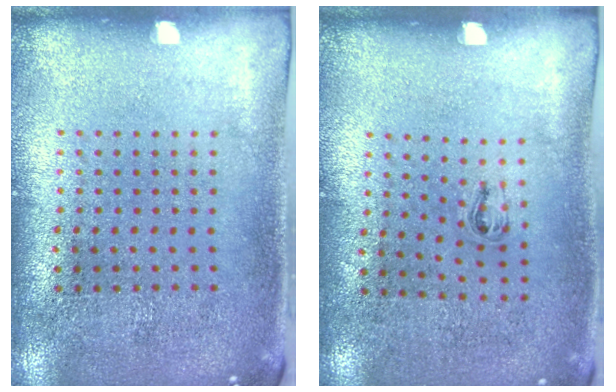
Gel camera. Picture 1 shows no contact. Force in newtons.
{"total": 0.5, "press": 0.3, "slide": 0.5}